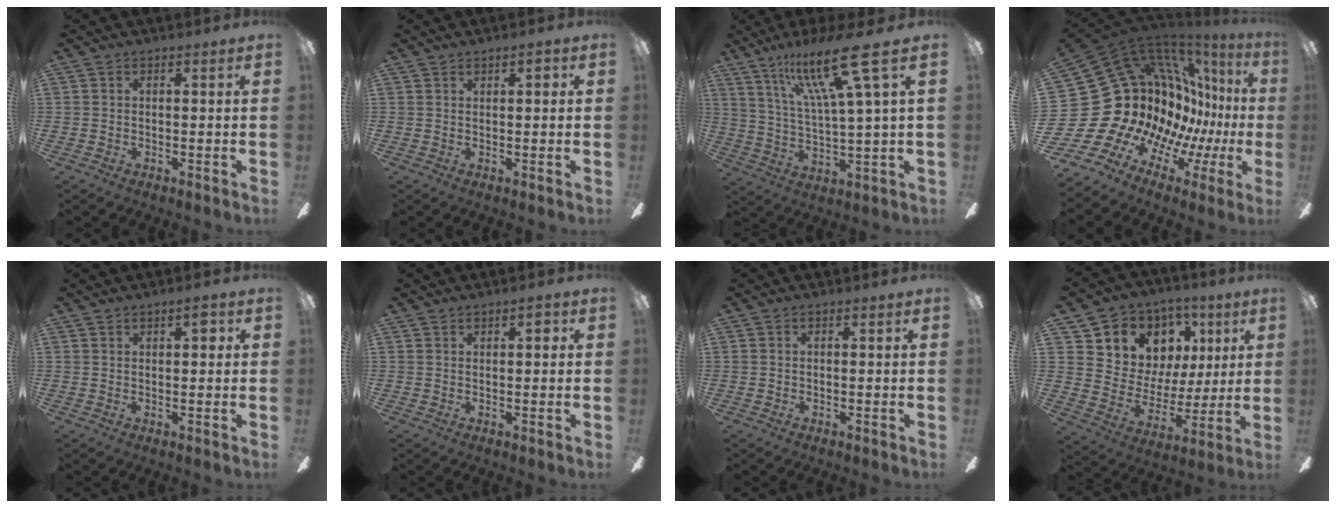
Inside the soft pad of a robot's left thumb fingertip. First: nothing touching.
{"total": 1.7, "force": [0.8, 0.6, 1.4], "torque": [-0.013, -0.003, 0.010]}
{"total": 18.5, "force": [10.5, 2.8, 15.0], "torque": [-0.282, -0.043, 0.156]}
{"total": 23.1, "force": [1.5, 19.1, 13.0], "torque": [-0.222, -0.109, 0.111]}
{"total": 3.1, "force": [1.3, 1.2, 2.5], "torque": [-0.026, -0.003, 0.016]}
{"total": 1.9, "force": [0.9, 0.8, 1.5], "torque": [-0.015, -0.002, 0.011]}
{"total": 0.0}
{"total": 11.7, "force": [6.3, 9.5, 2.5], "torque": [-0.060, -0.041, 0.130]}